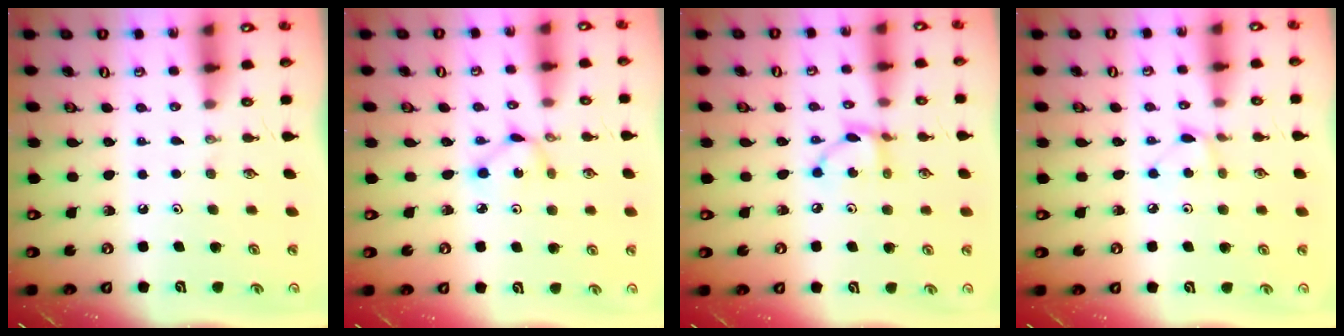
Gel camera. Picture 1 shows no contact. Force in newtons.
{"total": 2.3, "press": 2.3, "slide": 0.1}
{"total": 5.9, "press": 5.9, "slide": 0.2}
{"total": 4.3, "press": 4.2, "slide": 0.7}